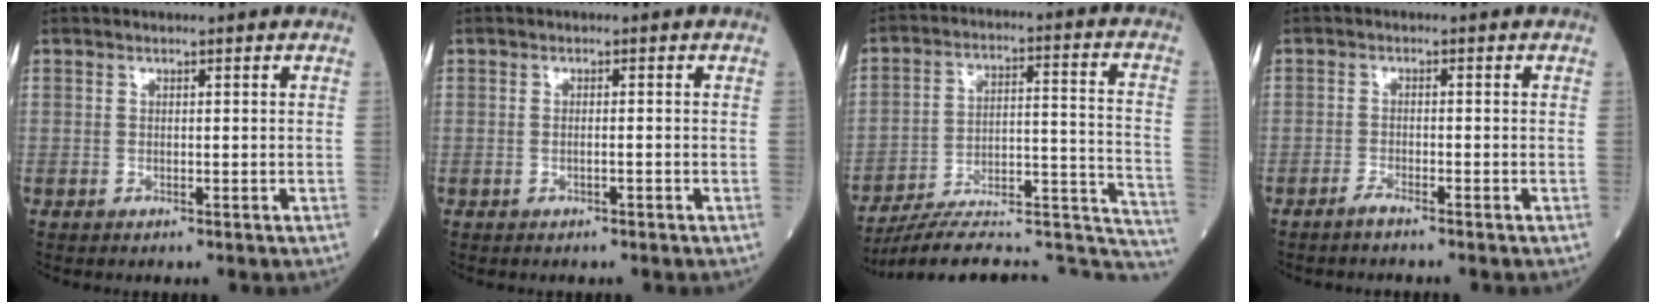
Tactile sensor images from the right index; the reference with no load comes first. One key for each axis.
{"total": 0.6, "fx": -0.3, "fy": 0.0, "fz": 0.5, "tx": -0.012, "ty": 0.001, "tz": -0.002}
{"total": 25.7, "fx": -23.8, "fy": 4.3, "fz": 8.6, "tx": -0.055, "ty": 0.041, "tz": -0.325}
{"total": 1.6, "fx": -1.4, "fy": -0.1, "fz": 0.8, "tx": -0.022, "ty": -0.002, "tz": -0.027}